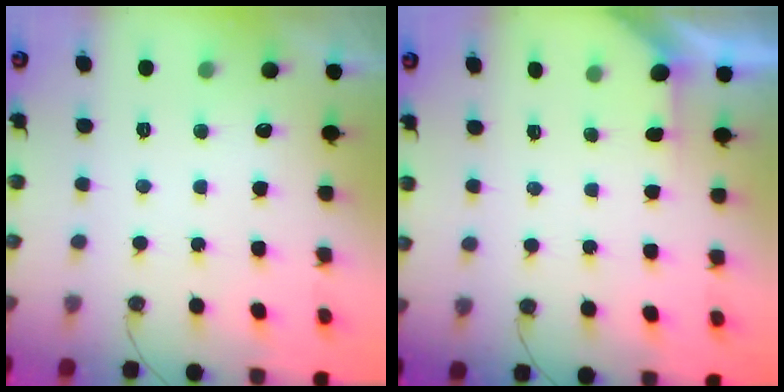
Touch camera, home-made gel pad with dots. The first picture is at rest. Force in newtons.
{"total": 2.0, "press": 2.0, "slide": 0.2}